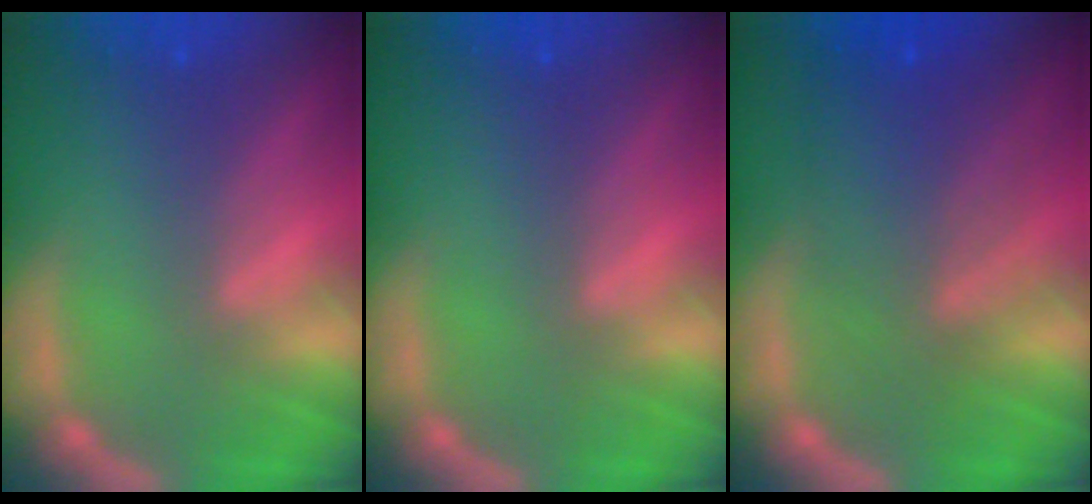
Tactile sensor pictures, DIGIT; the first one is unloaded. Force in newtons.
{"total": 0.0}
{"total": 7.1}